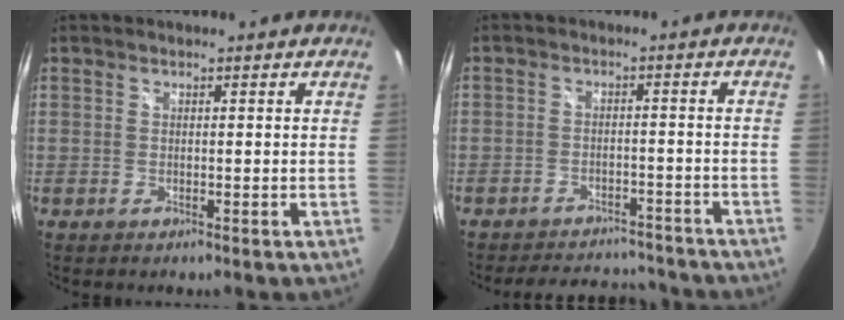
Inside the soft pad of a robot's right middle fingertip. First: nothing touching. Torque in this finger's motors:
{"motor_torque": [0.81, -1.33, -0.07, 0.01]}